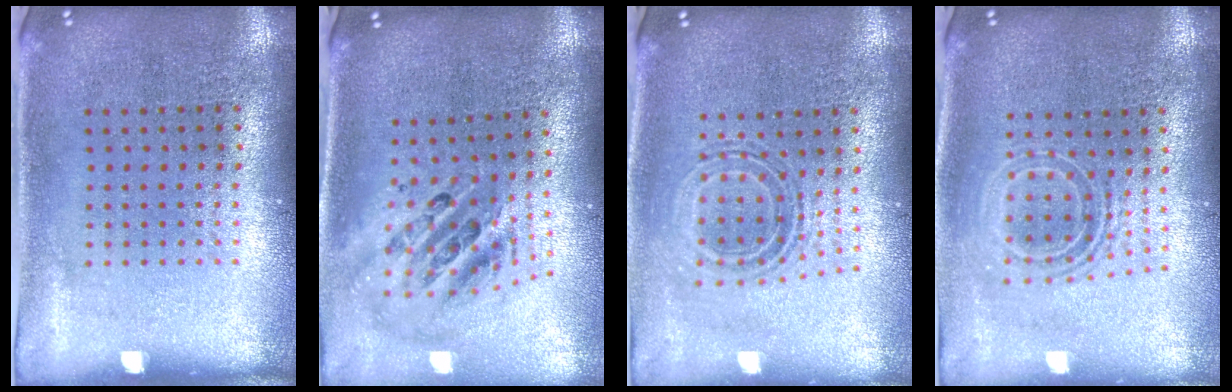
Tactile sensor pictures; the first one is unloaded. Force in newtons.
{"total": 2.5, "press": 1.8, "slide": 1.8}
{"total": 0.9, "press": 0.8, "slide": 0.3}
{"total": 1.7, "press": 1.2, "slide": 1.1}